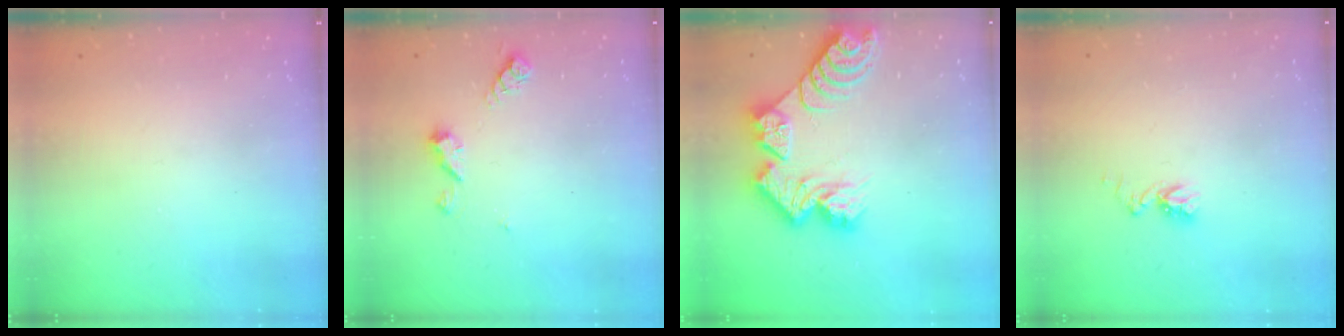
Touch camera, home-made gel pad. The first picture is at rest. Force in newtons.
{"total": 6.3, "press": 6.2, "slide": 0.7}
{"total": 15.0, "press": 14.9, "slide": 1.4}
{"total": 7.1, "press": 7.1, "slide": 0.8}